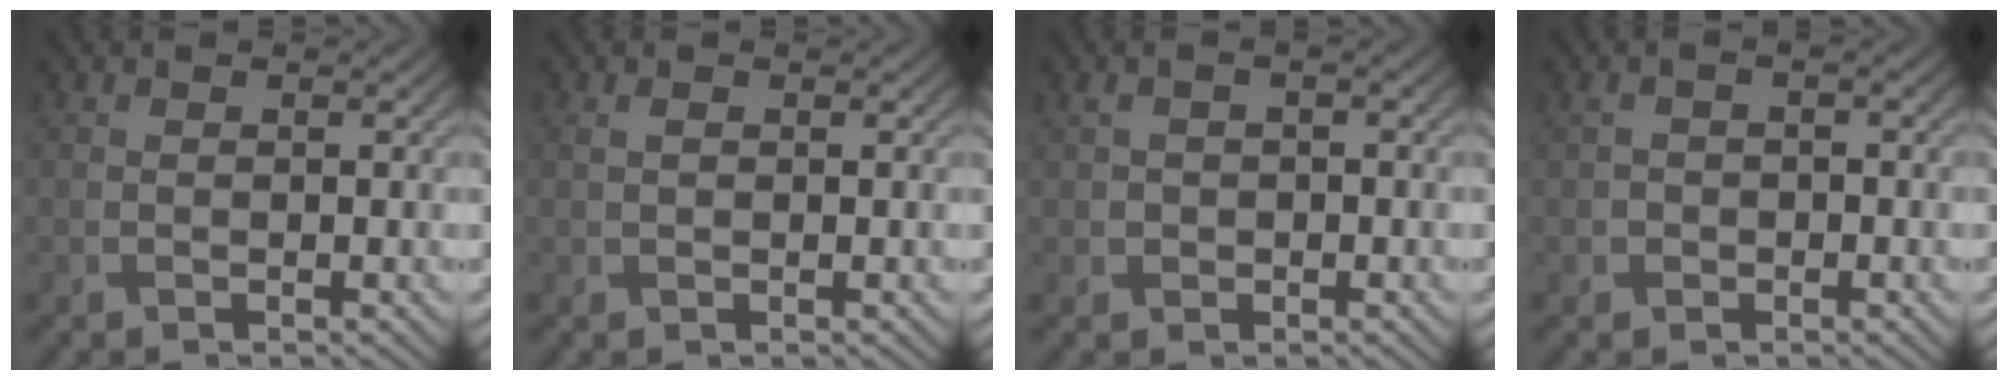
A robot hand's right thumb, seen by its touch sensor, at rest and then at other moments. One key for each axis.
{"total": 1.0, "fx": 0.2, "fy": 0.5, "fz": 0.8, "tx": -0.022, "ty": 0.002, "tz": 0.006}
{"total": 2.2, "fx": -0.1, "fy": 1.5, "fz": 1.6, "tx": -0.039, "ty": 0.004, "tz": 0.000}
{"total": 1.9, "fx": -0.5, "fy": 1.3, "fz": 1.3, "tx": -0.030, "ty": -0.001, "tz": -0.008}